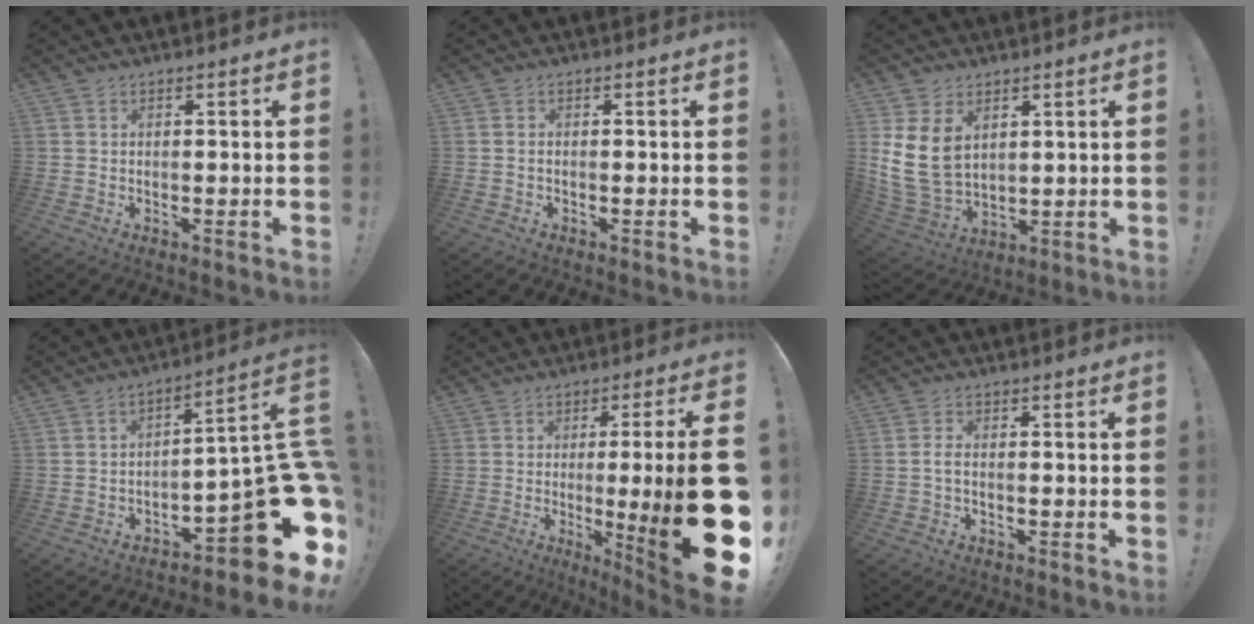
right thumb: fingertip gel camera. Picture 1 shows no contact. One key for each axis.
{"total": 0.6, "fx": -0.4, "fy": 0.2, "fz": 0.4, "tx": -0.009, "ty": 0.002, "tz": -0.007}
{"total": 12.1, "fx": 3.4, "fy": 8.7, "fz": 7.7, "tx": -0.166, "ty": -0.021, "tz": 0.072}
{"total": 19.1, "fx": -6.5, "fy": 6.2, "fz": 16.8, "tx": -0.216, "ty": 0.020, "tz": -0.099}
{"total": 23.6, "fx": -2.4, "fy": 1.6, "fz": 23.4, "tx": -0.331, "ty": -0.025, "tz": -0.020}
{"total": 2.2, "fx": -0.7, "fy": 0.5, "fz": 2.0, "tx": -0.043, "ty": 0.002, "tz": -0.015}